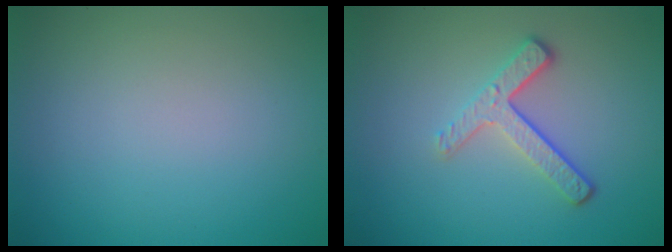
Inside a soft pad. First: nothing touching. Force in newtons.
{"total": 3.4, "press": 2.5, "slide": 2.2}